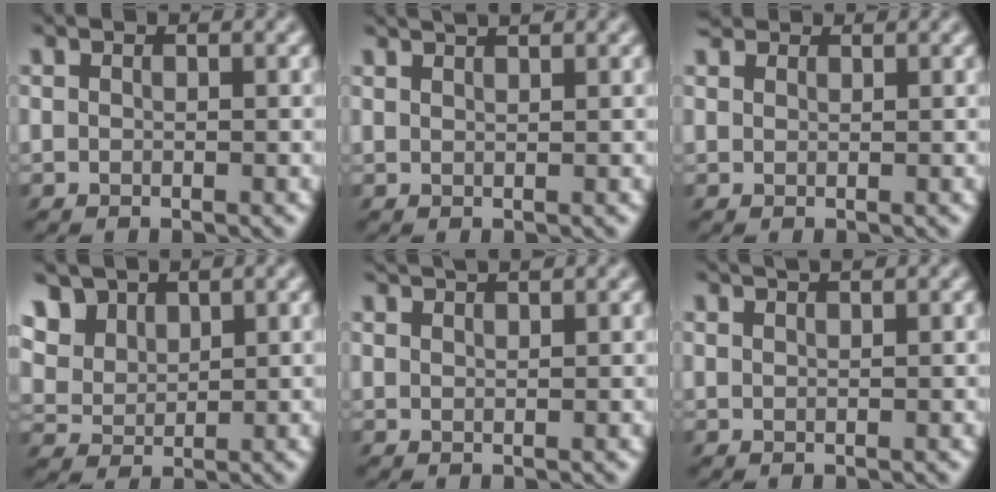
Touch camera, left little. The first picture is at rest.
{"total": 2.3, "force": [2.1, -0.1, 0.9], "torque": [-0.021, 0.020, 0.031]}
{"total": 2.1, "force": [1.6, 1.3, 0.6], "torque": [-0.037, 0.011, 0.033]}
{"total": 3.9, "force": [2.4, 2.0, 2.3], "torque": [-0.065, 0.020, 0.033]}
{"total": 2.9, "force": [2.6, 0.1, 1.2], "torque": [-0.032, 0.020, 0.040]}
{"total": 2.2, "force": [1.9, 0.1, 1.1], "torque": [-0.023, 0.020, 0.029]}